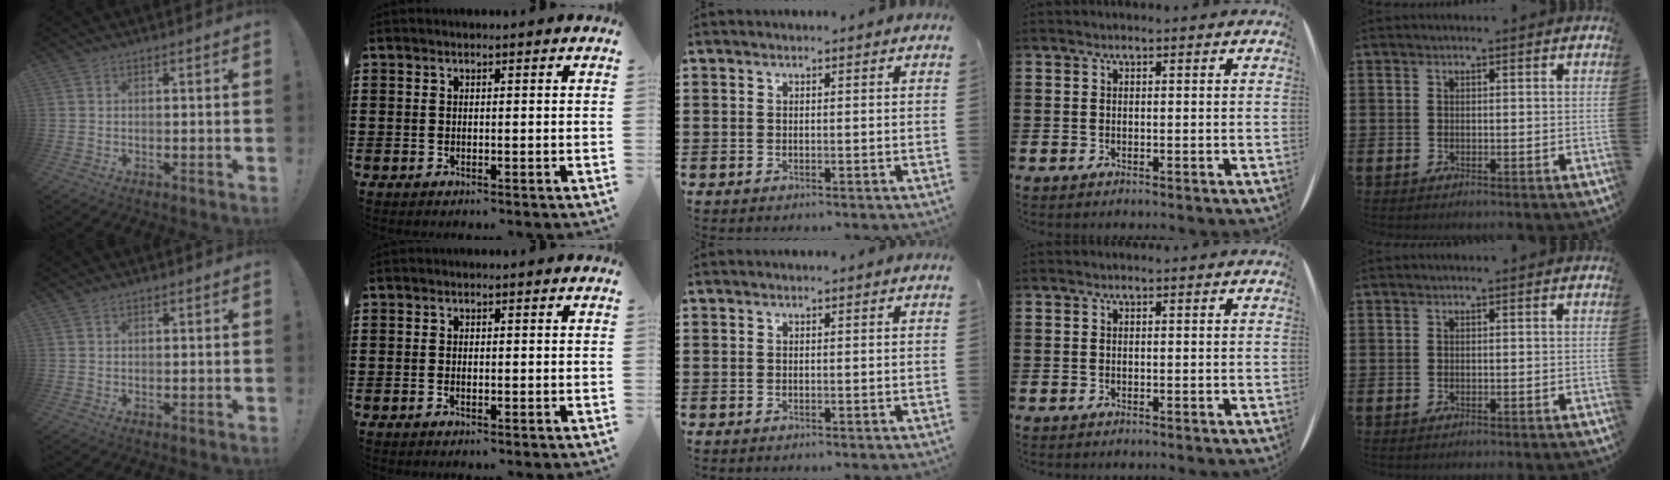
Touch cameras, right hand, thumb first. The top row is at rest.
{"thumb": {"total": 0.7, "force": [0.6, 0.3, 0.3], "torque": [-0.001, -0.001, 0.011]}, "index": {"total": 0.7, "force": [-0.3, 0.3, 0.5], "torque": [-0.011, -0.002, -0.006]}}